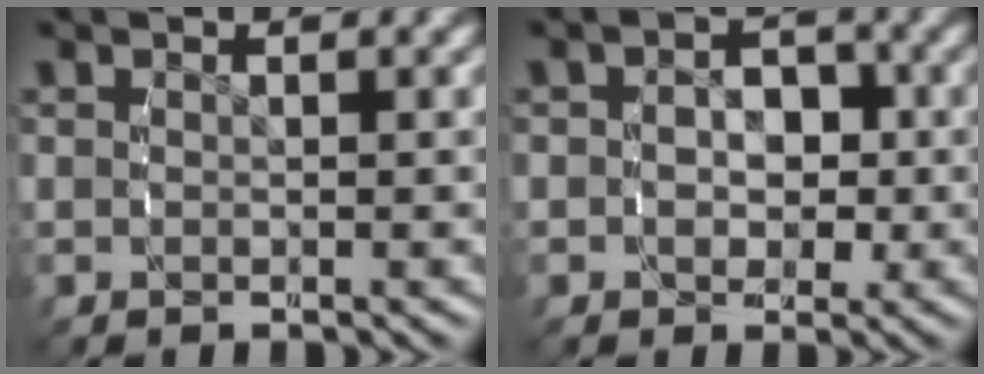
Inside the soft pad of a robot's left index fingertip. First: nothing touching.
{"total": 3.1, "force": [-0.7, 2.6, 1.6], "torque": [-0.025, -0.002, -0.017]}